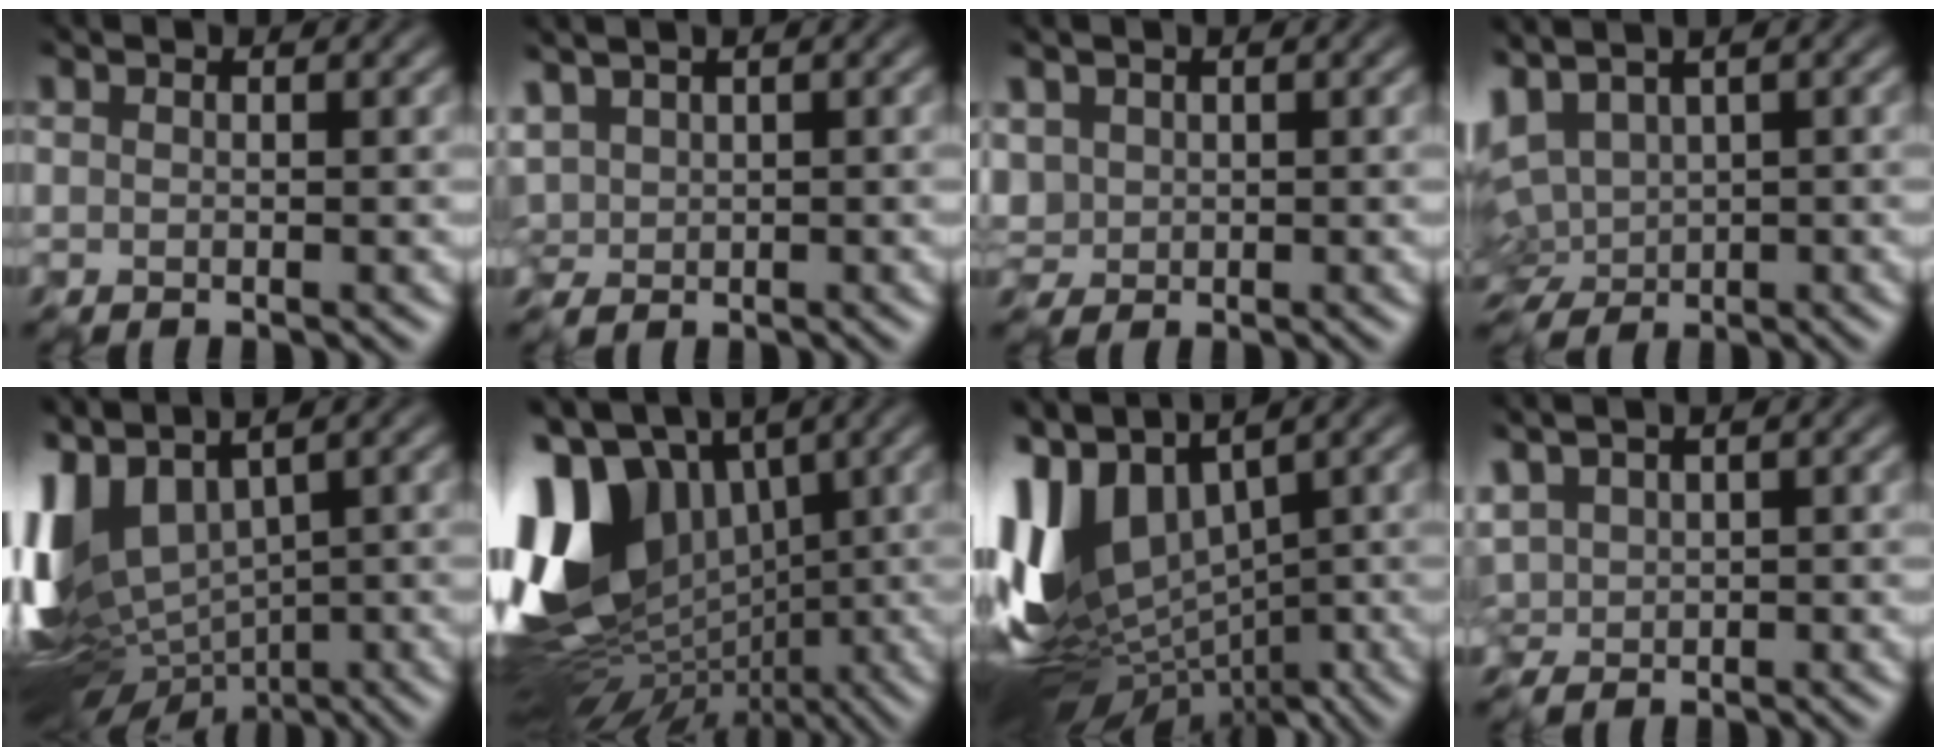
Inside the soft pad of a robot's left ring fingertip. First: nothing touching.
{"total": 1.6, "force": [0.5, 1.2, 0.8], "torque": [-0.024, 0.004, 0.014]}
{"total": 2.2, "force": [0.6, 2.0, 0.8], "torque": [-0.037, 0.009, 0.015]}
{"total": 5.3, "force": [0.3, 3.5, 4.0], "torque": [-0.093, -0.002, 0.011]}
{"total": 9.8, "force": [-0.7, 5.7, 7.9], "torque": [-0.193, -0.003, 0.005]}
{"total": 17.9, "force": [-0.1, 12.2, 13.2], "torque": [-0.238, 0.004, 0.018]}
{"total": 11.4, "force": [0.2, 6.9, 9.0], "torque": [-0.200, 0.007, 0.001]}
{"total": 1.9, "force": [0.6, 1.3, 1.2], "torque": [-0.031, 0.006, 0.016]}